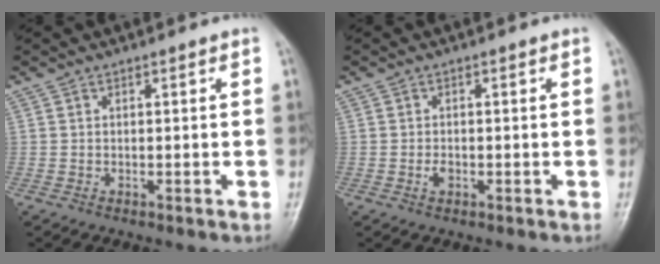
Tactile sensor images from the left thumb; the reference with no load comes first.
{"total": 1.6, "force": [-0.5, 1.1, 1.0], "torque": [-0.013, 0.001, -0.012]}